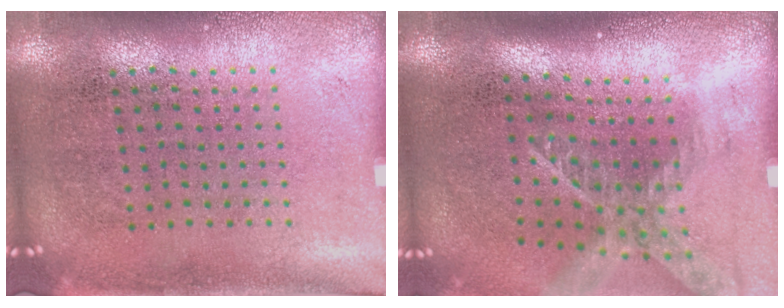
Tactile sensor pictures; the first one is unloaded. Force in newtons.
{"total": 1.8, "press": 1.3, "slide": 1.2}